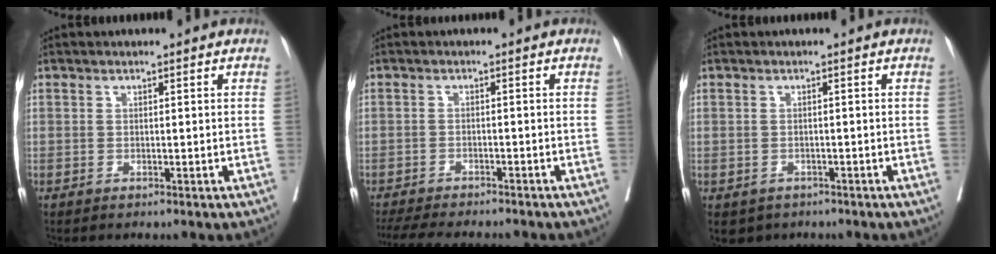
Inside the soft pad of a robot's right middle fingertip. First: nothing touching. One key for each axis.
{"total": 12.2, "fx": -10.9, "fy": 2.1, "fz": 5.0, "tx": -0.081, "ty": -0.015, "tz": -0.151}
{"total": 4.3, "fx": -3.0, "fy": 2.9, "fz": 0.9, "tx": -0.012, "ty": 0.000, "tz": -0.039}